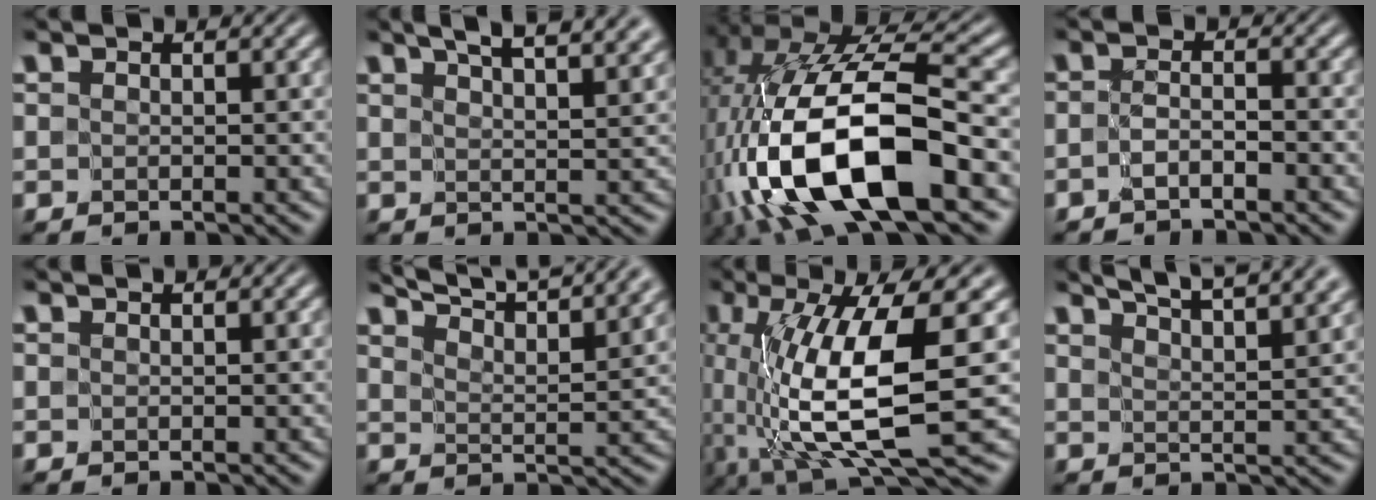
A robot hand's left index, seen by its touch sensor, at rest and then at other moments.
{"total": 8.4, "force": [6.2, 2.4, 5.0], "torque": [-0.037, 0.033, 0.052]}
{"total": 15.7, "force": [-5.2, 7.0, 13.0], "torque": [-0.252, -0.012, -0.085]}
{"total": 1.5, "force": [-1.4, -0.2, 0.6], "torque": [-0.012, -0.005, -0.028]}
{"total": 0.5, "force": [0.5, 0.0, 0.2], "torque": [-0.003, -0.003, 0.003]}
{"total": 9.5, "force": [8.2, 1.8, 4.4], "torque": [-0.052, 0.020, 0.089]}
{"total": 11.8, "force": [-1.0, 3.1, 11.4], "torque": [-0.212, -0.014, -0.008]}
{"total": 9.0, "force": [7.3, 2.1, 4.8], "torque": [-0.037, 0.030, 0.063]}